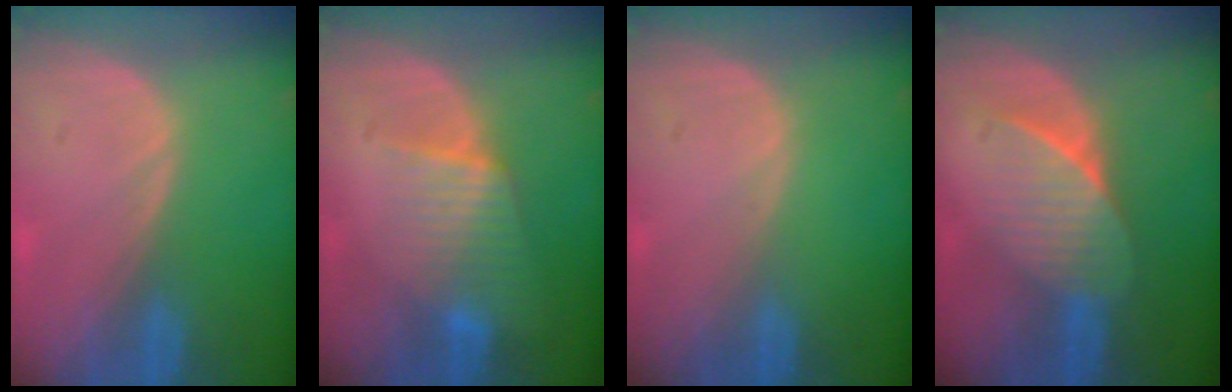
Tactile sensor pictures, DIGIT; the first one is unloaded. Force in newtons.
{"total": 6.4, "press": 5.9, "slide": 2.5}
{"total": 0.0}
{"total": 7.2, "press": 6.4, "slide": 3.3}